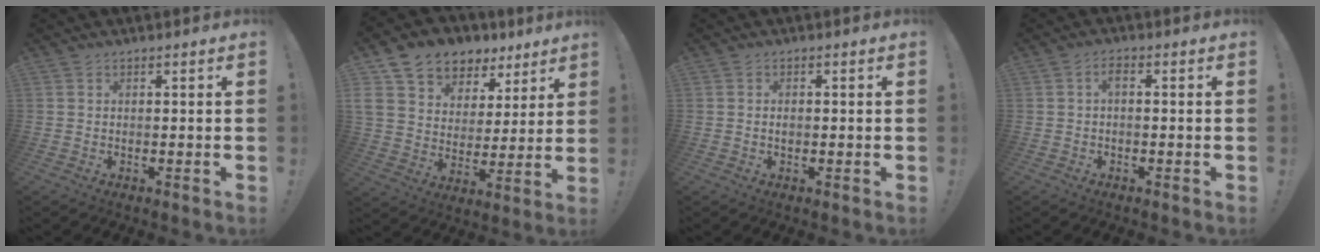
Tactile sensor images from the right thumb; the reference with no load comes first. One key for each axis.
{"total": 10.5, "fx": 6.5, "fy": 7.7, "fz": 3.1, "tx": -0.046, "ty": -0.050, "tz": 0.126}
{"total": 1.0, "fx": -0.2, "fy": 0.8, "fz": 0.5, "tx": -0.008, "ty": 0.004, "tz": -0.005}
{"total": 2.3, "fx": -0.5, "fy": 0.8, "fz": 2.0, "tx": -0.043, "ty": 0.012, "tz": -0.010}